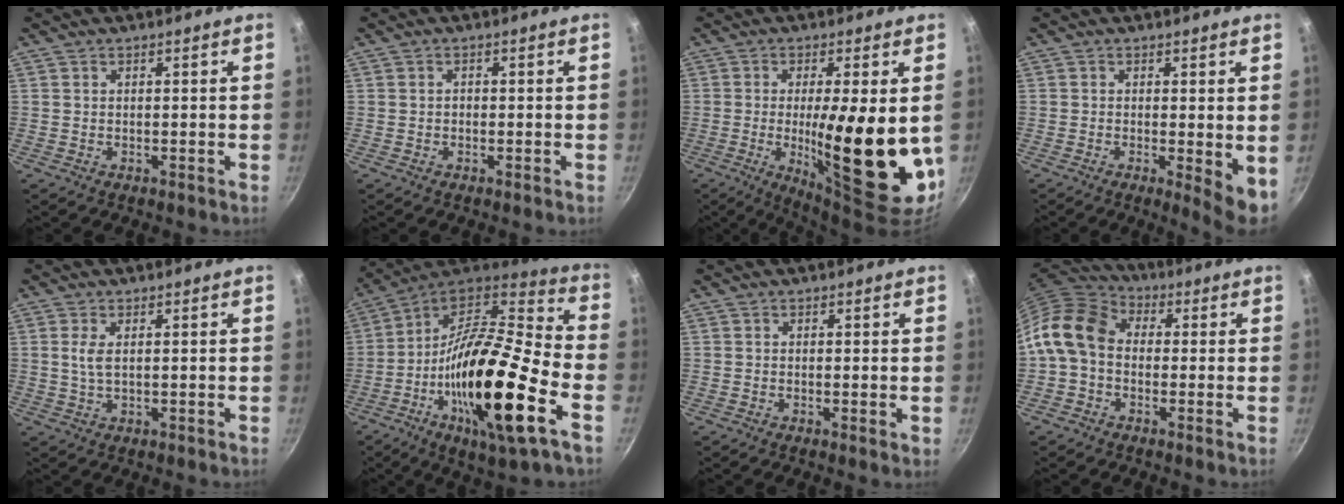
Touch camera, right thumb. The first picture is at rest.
{"total": 0.7, "force": [-0.3, 0.6, 0.3], "torque": [-0.004, 0.004, -0.005]}
{"total": 19.1, "force": [-1.2, 5.0, 18.4], "torque": [-0.266, -0.020, -0.012]}
{"total": 5.4, "force": [-0.4, 1.4, 5.2], "torque": [-0.070, -0.014, -0.005]}
{"total": 2.9, "force": [0.6, 1.3, 2.6], "torque": [-0.054, -0.003, 0.013]}
{"total": 28.0, "force": [-8.9, 7.2, 25.5], "torque": [-0.433, 0.023, -0.174]}
{"total": 0.7, "force": [0.0, 0.1, 0.7], "torque": [-0.010, -0.002, -0.003]}
{"total": 12.1, "force": [-0.3, 9.2, 7.8], "torque": [-0.130, 0.034, -0.028]}